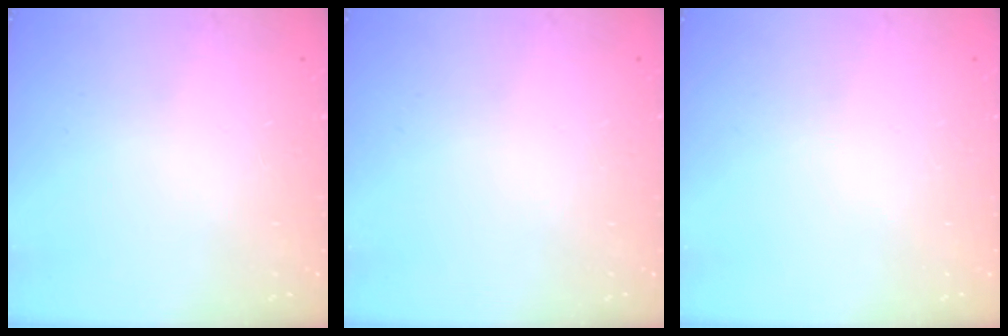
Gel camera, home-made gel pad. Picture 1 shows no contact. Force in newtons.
{"total": 0.0}
{"total": 0.0}